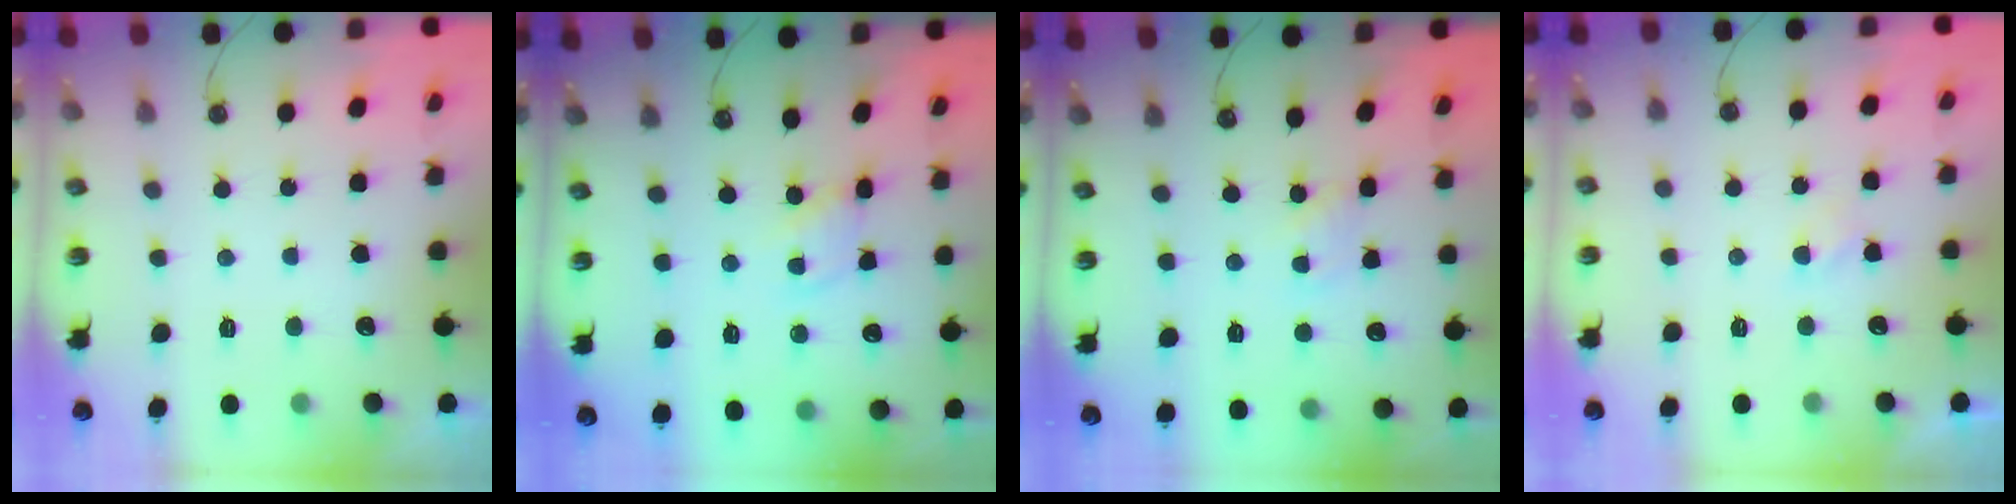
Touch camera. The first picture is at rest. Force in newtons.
{"total": 1.8, "press": 1.8, "slide": 0.2}
{"total": 2.7, "press": 2.7, "slide": 0.4}
{"total": 1.4, "press": 1.4, "slide": 0.3}